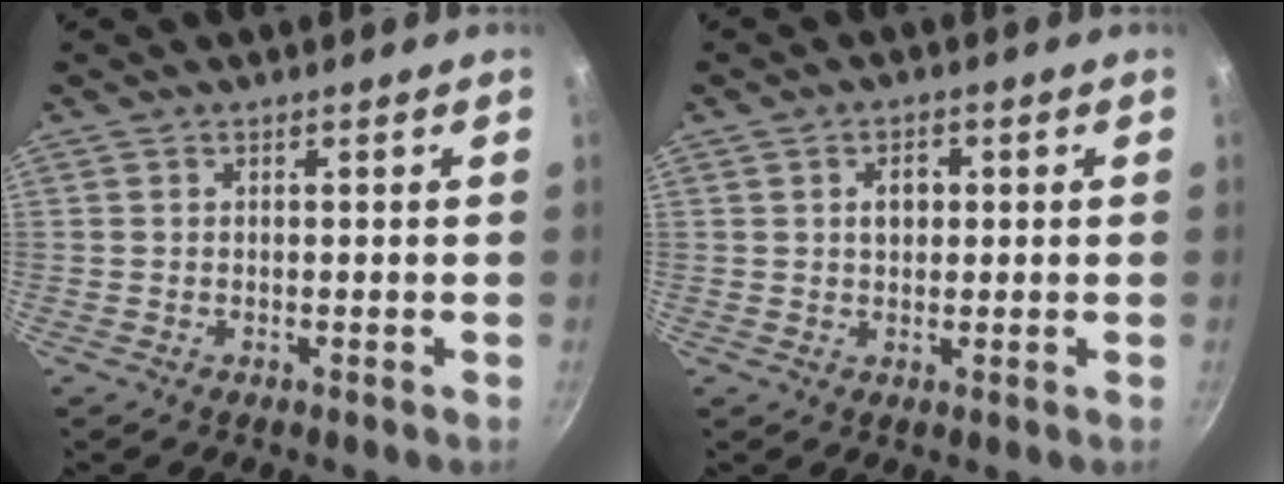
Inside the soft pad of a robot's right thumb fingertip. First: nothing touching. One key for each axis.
{"total": 3.9, "fx": 0.6, "fy": 2.8, "fz": 2.6, "tx": -0.022, "ty": 0.006, "tz": 0.006}